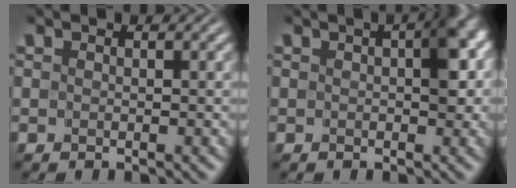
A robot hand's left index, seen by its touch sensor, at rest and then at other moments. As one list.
[{"total": 3.6, "force": [0.3, 1.9, 3.1], "torque": [-0.034, 0.006, -0.002]}]